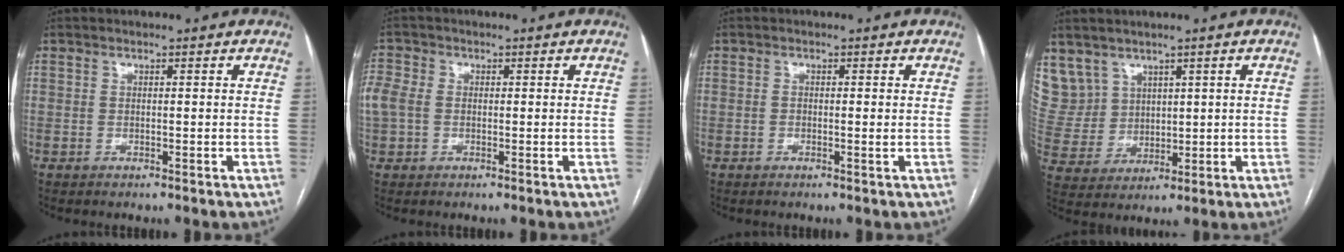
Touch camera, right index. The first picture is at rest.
{"total": 4.6, "force": [0.1, 3.7, 2.8], "torque": [-0.091, 0.022, 0.004]}
{"total": 1.0, "force": [-0.1, 0.2, 1.0], "torque": [-0.018, -0.001, -0.001]}
{"total": 10.3, "force": [6.0, 8.3, 1.4], "torque": [-0.052, 0.039, 0.149]}